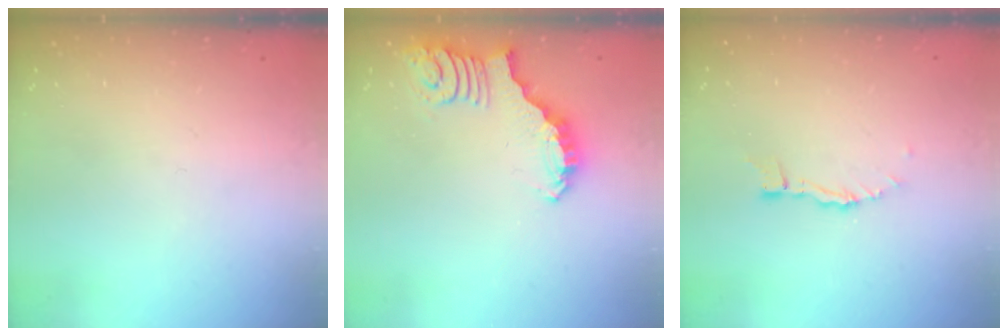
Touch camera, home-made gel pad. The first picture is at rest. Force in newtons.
{"total": 2.5, "press": 2.5, "slide": 0.5}
{"total": 3.8, "press": 3.8, "slide": 0.3}